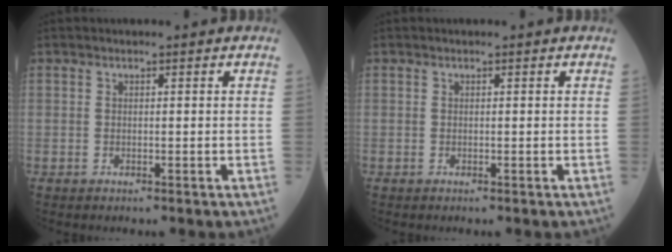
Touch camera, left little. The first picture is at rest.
{"total": 0.0}